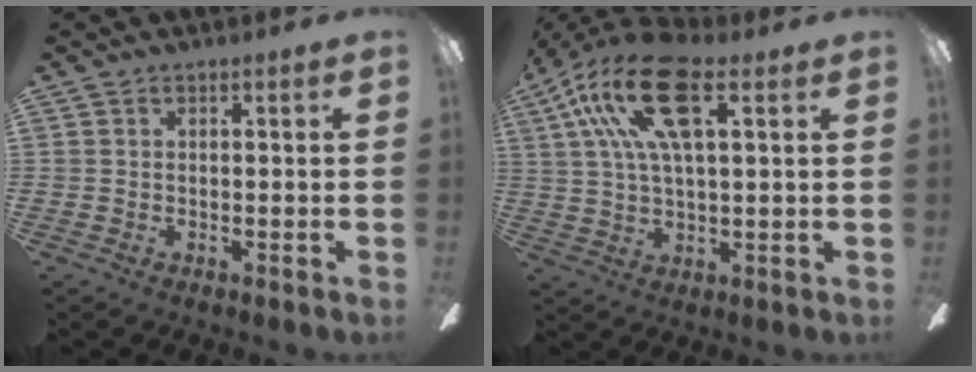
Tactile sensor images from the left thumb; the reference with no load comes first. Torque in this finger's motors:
{"motor_torque": [0.19, 0.73, 1.41, -1.35, 0.50]}